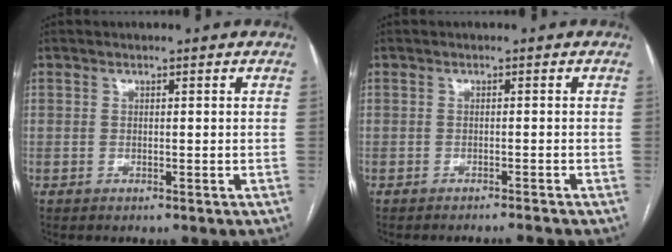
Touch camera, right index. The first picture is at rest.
{"total": 2.2, "force": [-2.0, -1.0, 0.1], "torque": [0.004, -0.005, -0.028]}